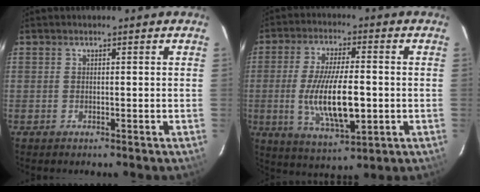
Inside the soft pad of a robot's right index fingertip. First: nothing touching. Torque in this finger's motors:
{"motor_torque": [1.02, -0.63, 0.71, 0.21]}